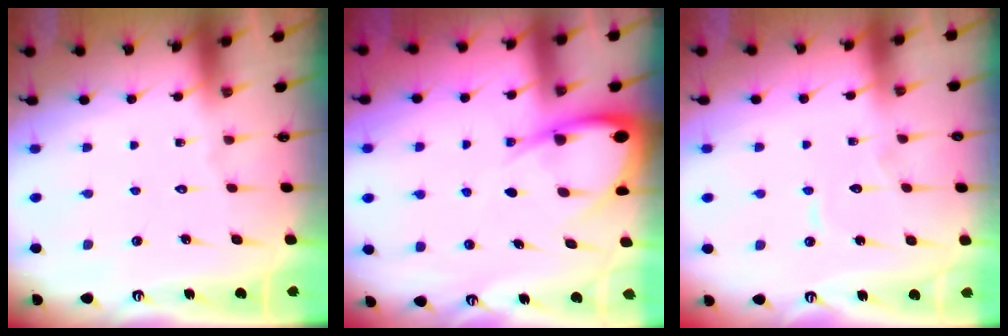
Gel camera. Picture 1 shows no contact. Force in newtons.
{"total": 8.4, "press": 8.4, "slide": 0.8}
{"total": 5.2, "press": 5.2, "slide": 0.4}